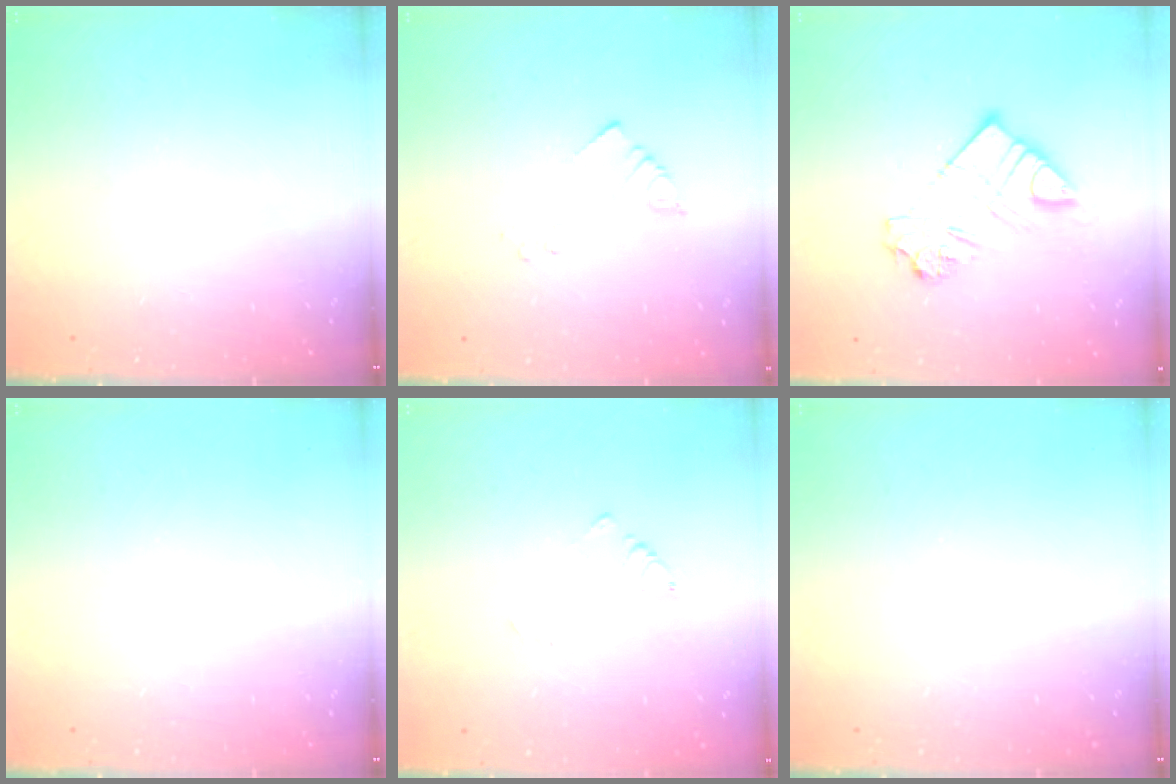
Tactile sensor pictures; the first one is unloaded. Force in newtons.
{"total": 2.1, "press": 2.1, "slide": 0.3}
{"total": 13.3, "press": 13.3, "slide": 1.4}
{"total": 0.0}
{"total": 2.4, "press": 2.4, "slide": 0.3}
{"total": 0.0}